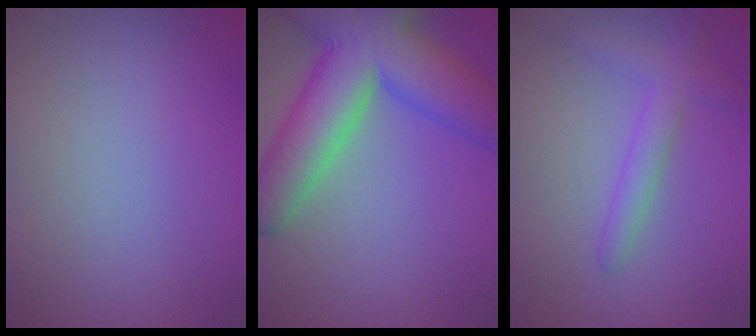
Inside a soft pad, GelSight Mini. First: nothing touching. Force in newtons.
{"total": 12.5, "press": 12.5, "slide": 0.5}
{"total": 2.8, "press": 2.8, "slide": 0.3}